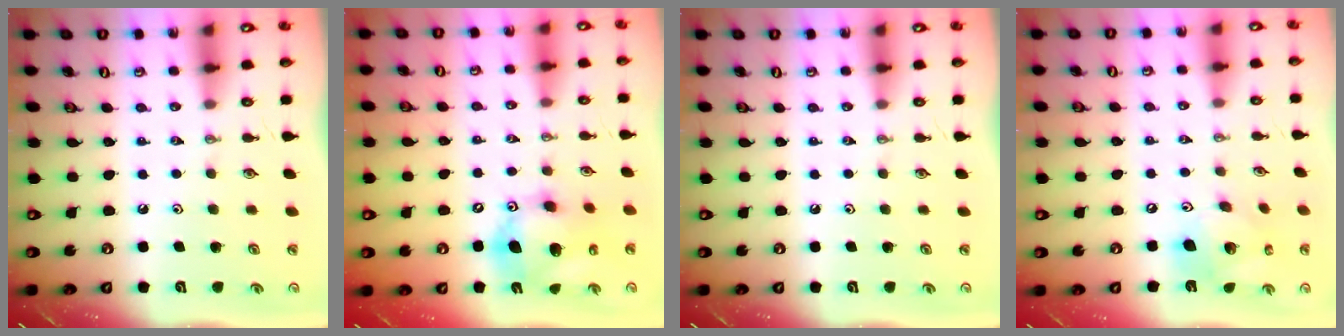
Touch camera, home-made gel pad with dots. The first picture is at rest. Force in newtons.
{"total": 14.0, "press": 13.8, "slide": 2.5}
{"total": 0.0}
{"total": 15.6, "press": 15.4, "slide": 2.5}